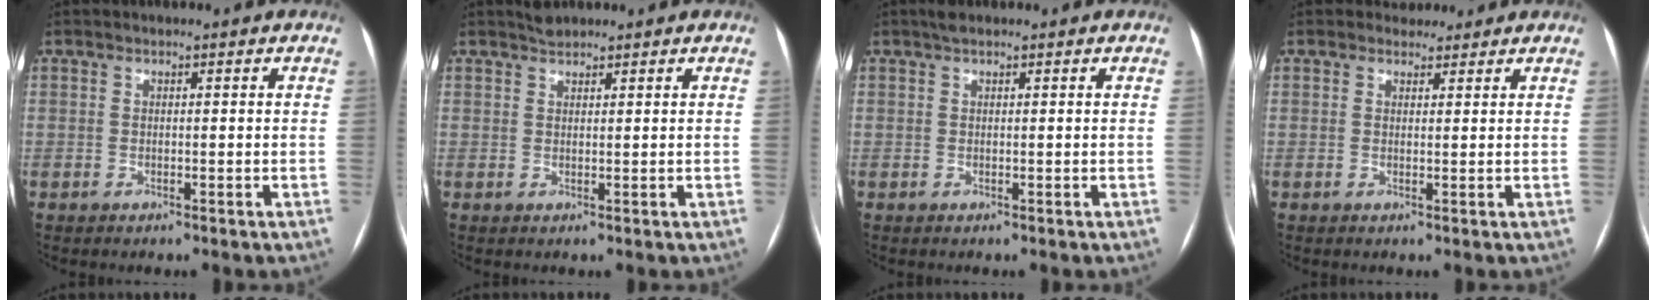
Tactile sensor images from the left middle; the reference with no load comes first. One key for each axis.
{"total": 1.5, "fx": 1.4, "fy": 0.4, "fz": 0.3, "tx": -0.008, "ty": 0.007, "tz": 0.027}
{"total": 1.3, "fx": 1.0, "fy": 0.4, "fz": 0.8, "tx": -0.017, "ty": 0.013, "tz": 0.018}
{"total": 2.2, "fx": 1.8, "fy": 1.2, "fz": -0.2, "tx": 0.006, "ty": 0.006, "tz": 0.024}